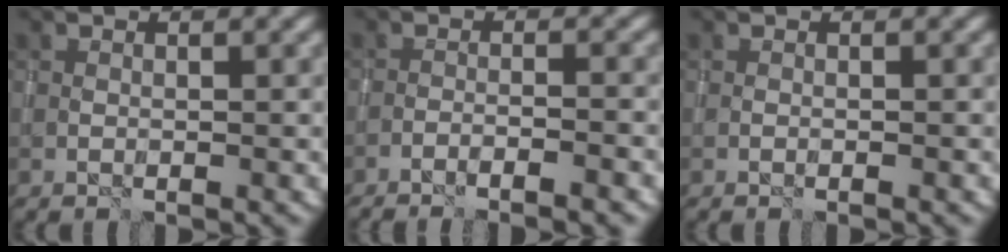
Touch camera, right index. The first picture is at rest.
{"total": 3.7, "force": [-2.9, 0.5, 2.1], "torque": [-0.031, 0.007, -0.054]}
{"total": 0.0}